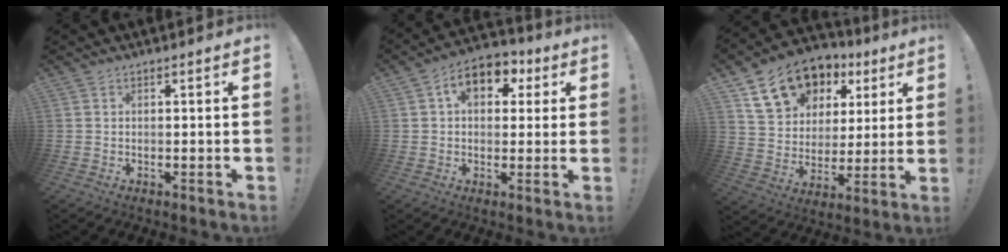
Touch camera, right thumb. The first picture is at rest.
{"total": 10.3, "force": [3.8, 7.0, 6.5], "torque": [-0.094, -0.009, 0.069]}
{"total": 17.8, "force": [9.9, 12.5, 7.9], "torque": [-0.123, -0.043, 0.198]}